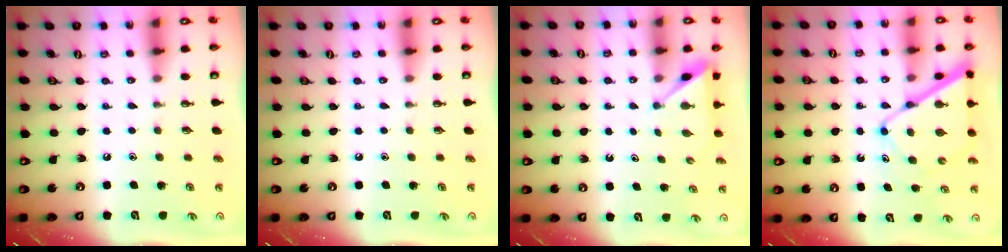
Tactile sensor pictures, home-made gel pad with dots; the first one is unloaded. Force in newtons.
{"total": 0.0}
{"total": 2.7, "press": 2.7, "slide": 0.3}
{"total": 10.7, "press": 10.6, "slide": 1.0}